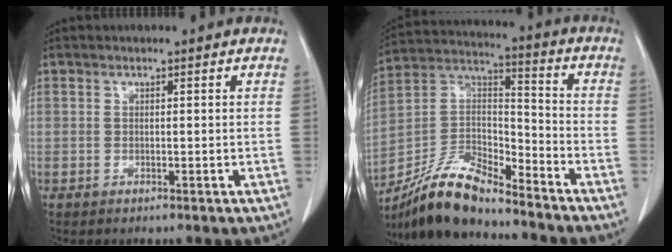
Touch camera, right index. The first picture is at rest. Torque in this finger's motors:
{"motor_torque": [0.70, -0.66, 0.20, 0.09]}